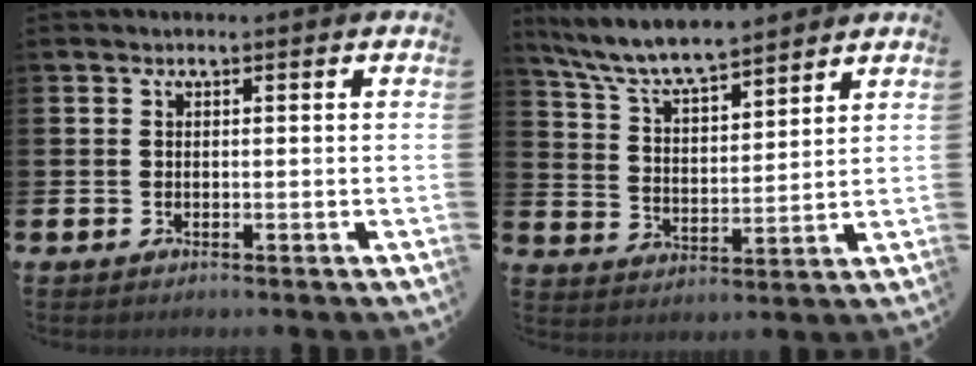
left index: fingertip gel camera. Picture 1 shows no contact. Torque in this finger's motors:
{"motor_torque": [0.30, -0.44, 0.93, 0.21]}